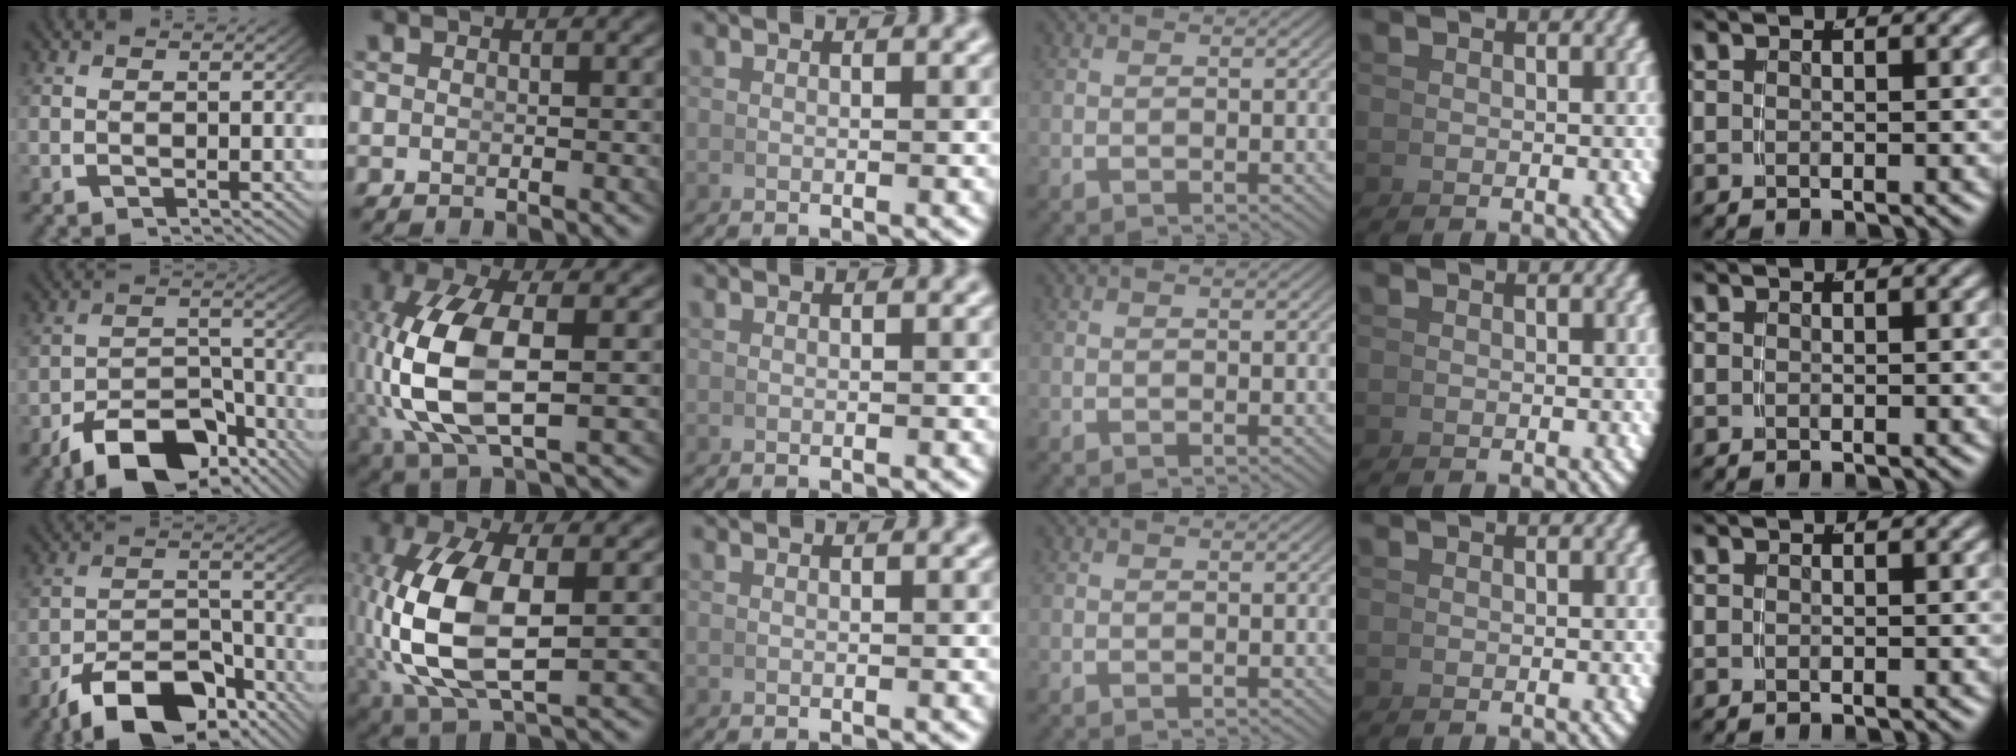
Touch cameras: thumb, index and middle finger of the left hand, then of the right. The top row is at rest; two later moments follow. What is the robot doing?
{"motion": "grasp_and_lifting", "object": "coin"}